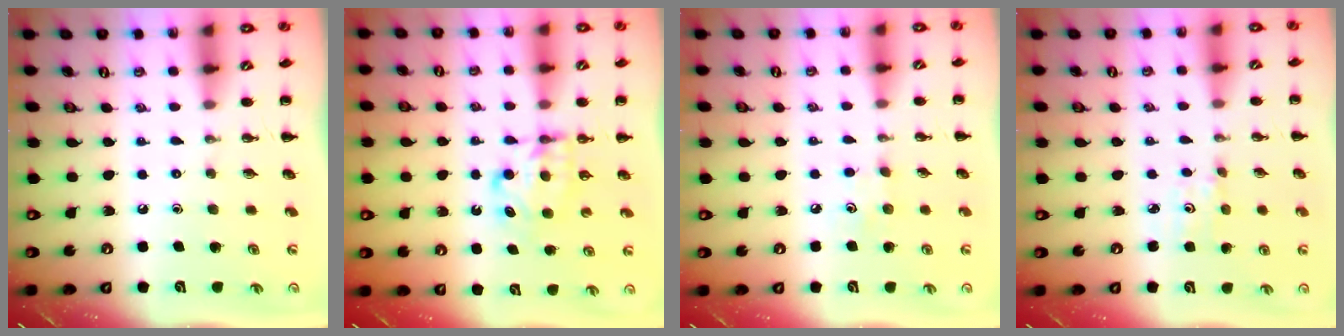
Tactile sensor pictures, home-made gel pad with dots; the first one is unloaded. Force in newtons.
{"total": 6.5, "press": 6.4, "slide": 0.7}
{"total": 4.9, "press": 4.7, "slide": 1.3}
{"total": 2.7, "press": 2.6, "slide": 0.8}